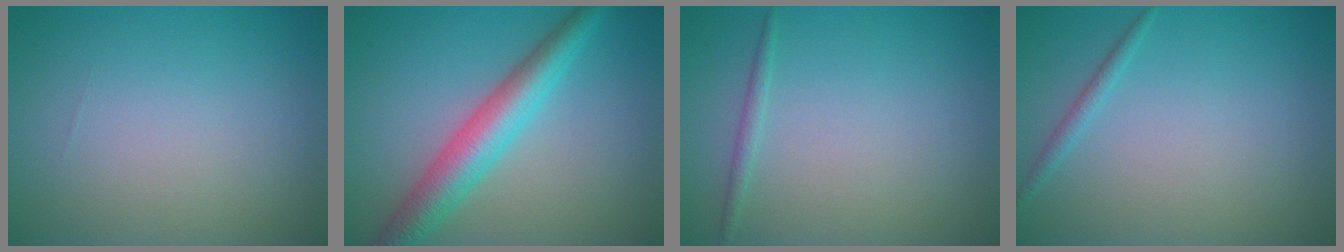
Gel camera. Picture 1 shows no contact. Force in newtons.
{"total": 5.5, "press": 5.5, "slide": 0.1}
{"total": 0.9, "press": 0.9, "slide": 0.1}
{"total": 1.1, "press": 1.0, "slide": 0.1}